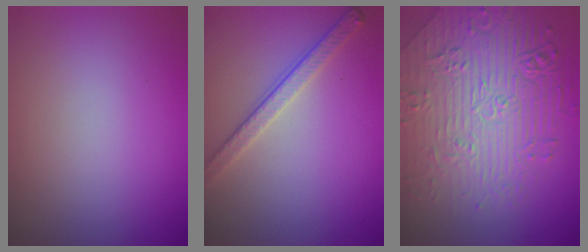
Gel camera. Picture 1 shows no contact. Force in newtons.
{"total": 2.8, "press": 2.6, "slide": 1.0}
{"total": 8.5, "press": 6.3, "slide": 5.7}